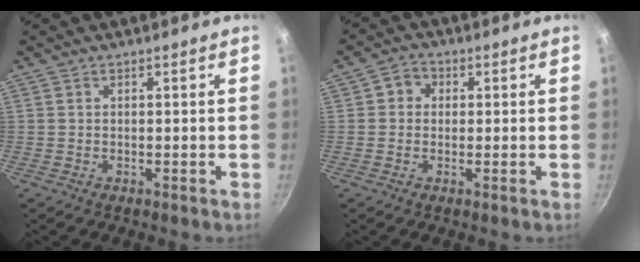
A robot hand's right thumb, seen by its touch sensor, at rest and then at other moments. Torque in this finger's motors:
{"motor_torque": [0.15, 0.06, 0.11, -0.53, 0.01]}